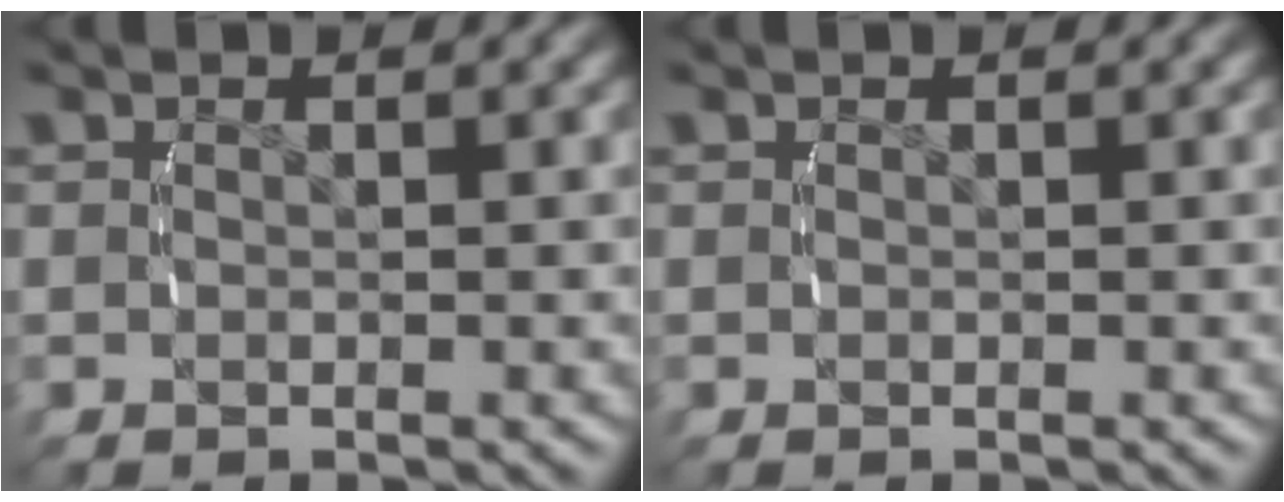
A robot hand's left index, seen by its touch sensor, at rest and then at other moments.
{"total": 0.0}